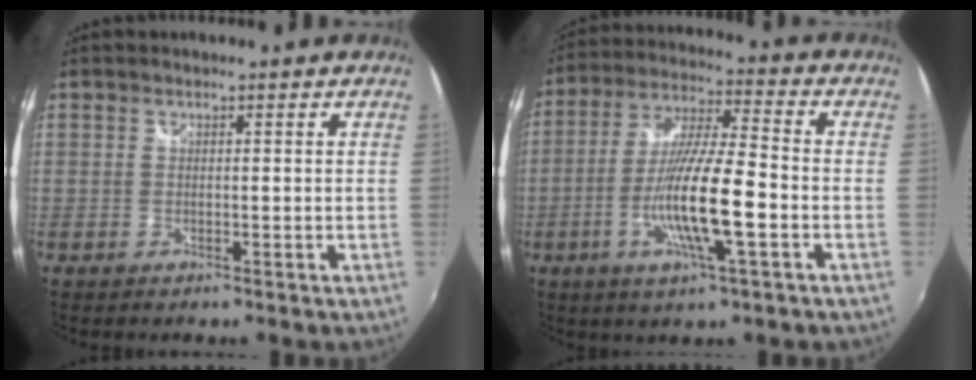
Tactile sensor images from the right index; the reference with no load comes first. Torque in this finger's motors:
{"motor_torque": [1.40, -0.74, 1.05, 0.21]}